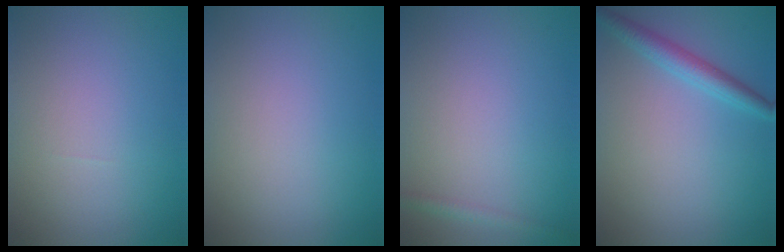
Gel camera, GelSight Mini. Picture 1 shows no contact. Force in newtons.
{"total": 0.0}
{"total": 1.1, "press": 1.1, "slide": 0.1}
{"total": 2.6, "press": 2.6, "slide": 0.1}